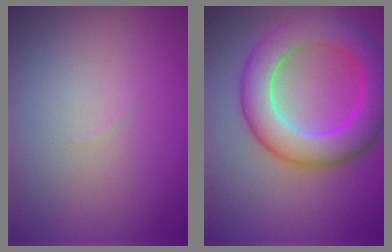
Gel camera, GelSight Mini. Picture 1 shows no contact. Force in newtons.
{"total": 7.9, "press": 7.9, "slide": 0.3}